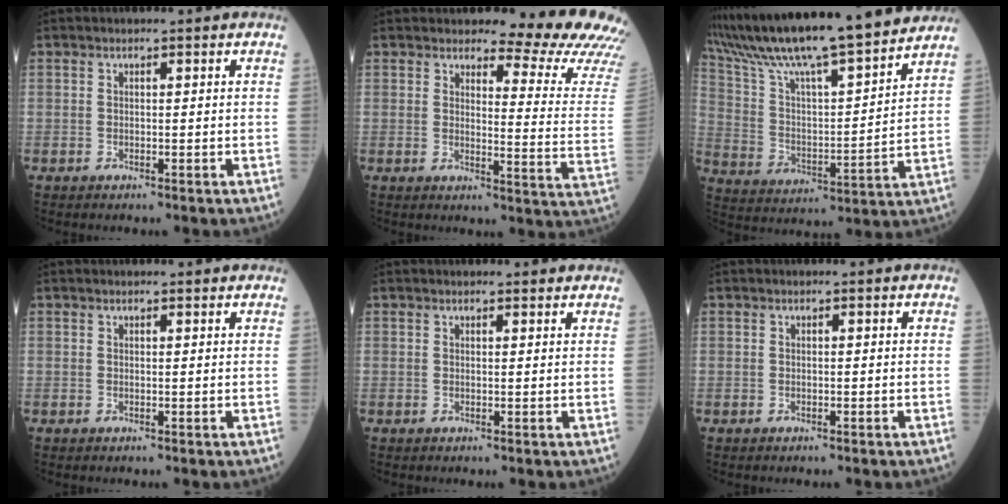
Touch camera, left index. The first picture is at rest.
{"total": 13.3, "force": [12.9, 0.1, 3.5], "torque": [-0.039, -0.119, 0.124]}
{"total": 22.0, "force": [19.5, 0.6, 10.1], "torque": [-0.185, -0.007, 0.316]}
{"total": 1.4, "force": [1.3, 0.3, 0.4], "torque": [-0.011, 0.008, 0.013]}
{"total": 2.7, "force": [2.5, 0.7, 0.8], "torque": [-0.011, 0.009, 0.022]}
{"total": 0.0}